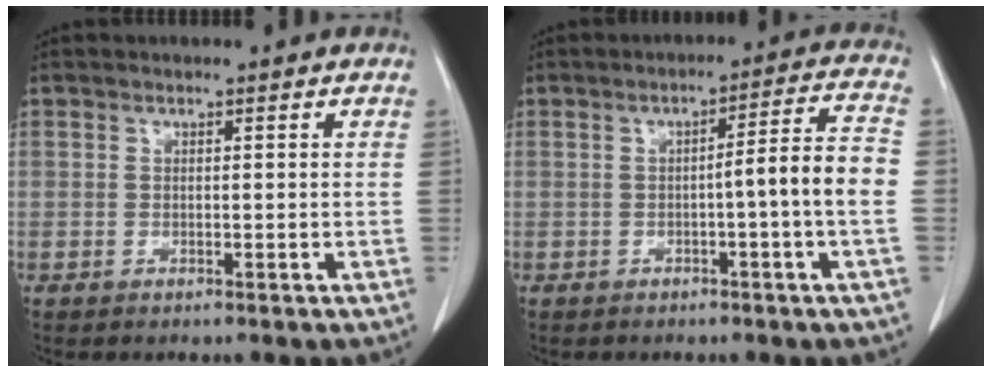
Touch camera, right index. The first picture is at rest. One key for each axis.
{"total": 7.1, "fx": -1.5, "fy": -0.9, "fz": 6.9, "tx": -0.096, "ty": 0.014, "tz": -0.021}